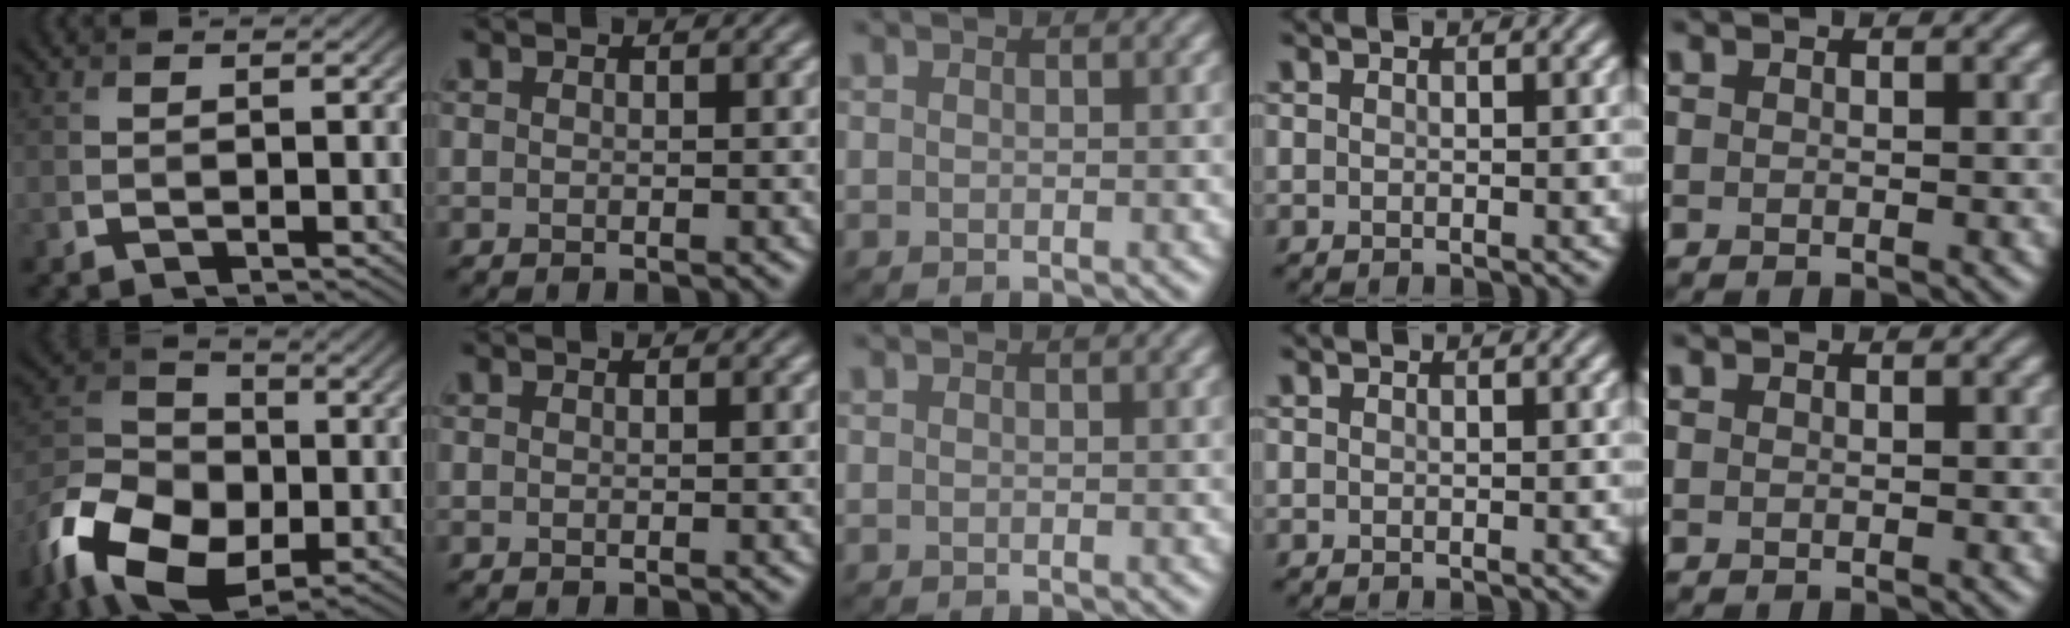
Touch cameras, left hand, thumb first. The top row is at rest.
{"thumb": {"total": 14.3, "force": [-5.8, 9.3, 9.2], "torque": [-0.212, -0.032, -0.123]}}